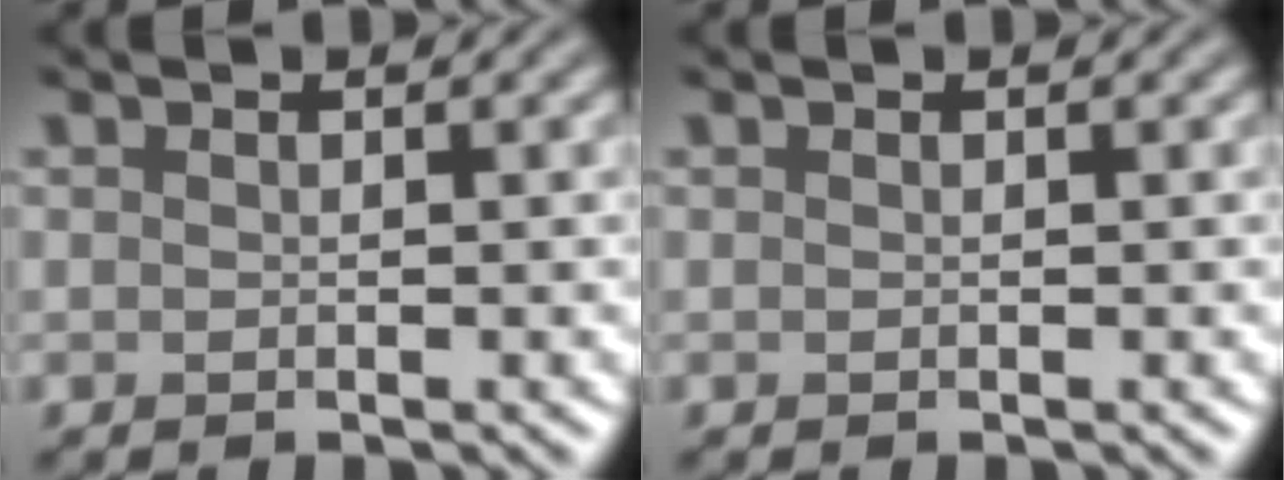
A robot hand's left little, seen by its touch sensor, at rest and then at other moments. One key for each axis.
{"total": 0.0}